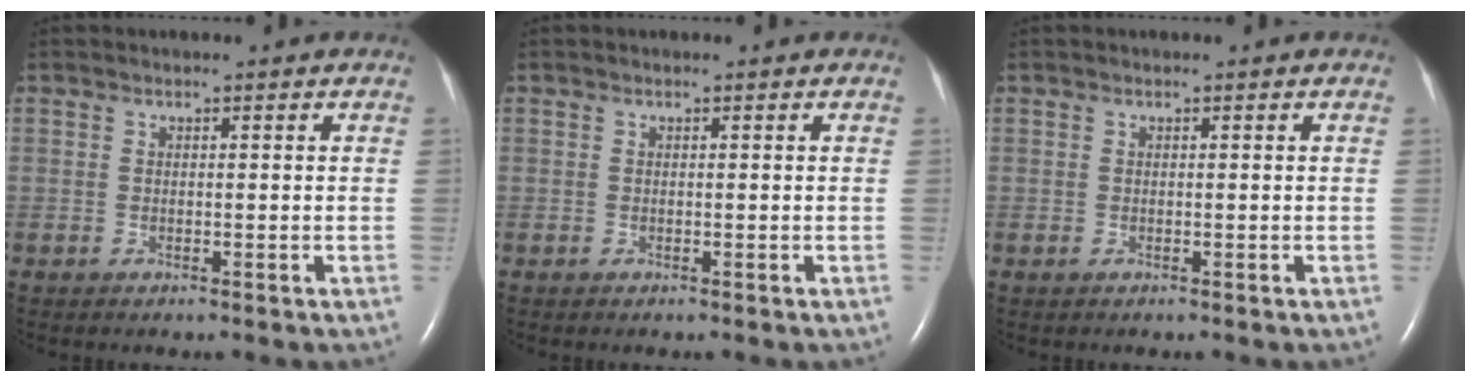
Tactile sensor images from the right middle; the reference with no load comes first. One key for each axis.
{"total": 0.0}
{"total": 0.0}